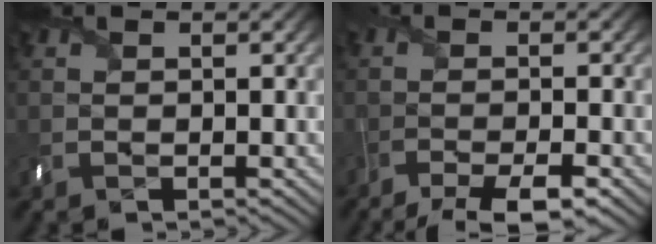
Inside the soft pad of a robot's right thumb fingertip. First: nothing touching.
{"total": 5.9, "force": [-4.6, 0.7, 3.6], "torque": [-0.059, -0.010, -0.082]}